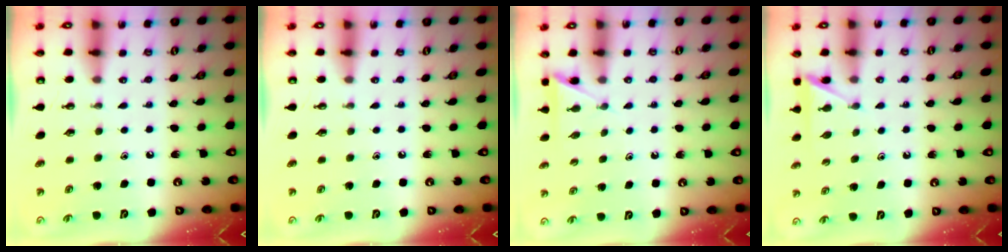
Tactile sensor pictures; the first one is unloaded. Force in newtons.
{"total": 0.0}
{"total": 3.6, "press": 3.6, "slide": 0.4}
{"total": 5.6, "press": 5.6, "slide": 0.5}